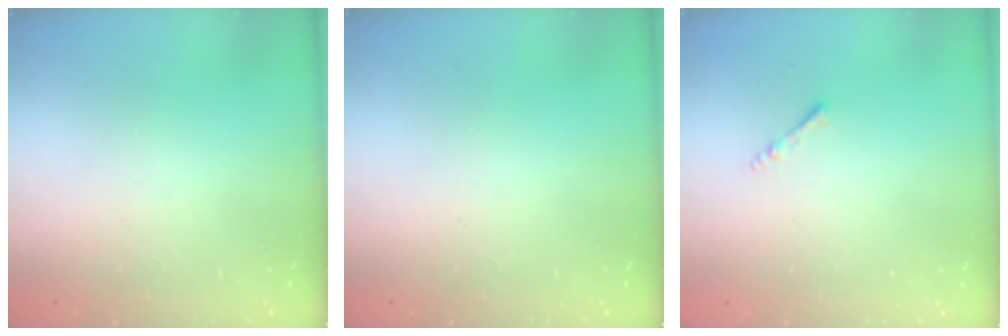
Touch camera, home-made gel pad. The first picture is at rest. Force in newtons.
{"total": 0.0}
{"total": 2.4, "press": 2.3, "slide": 0.5}